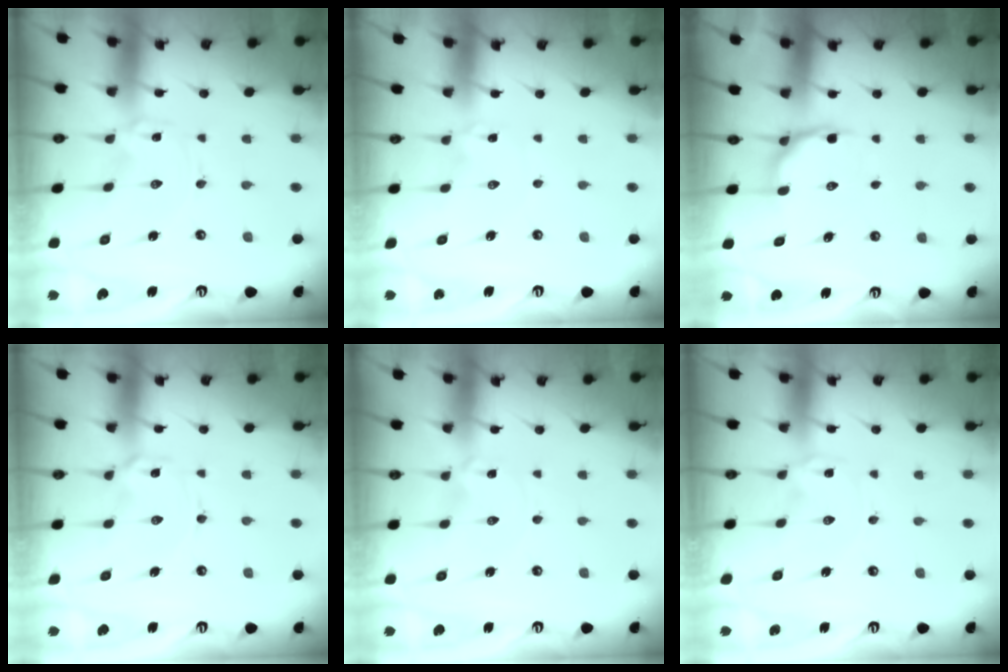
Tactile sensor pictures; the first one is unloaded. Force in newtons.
{"total": 1.5, "press": 1.5, "slide": 0.2}
{"total": 5.4, "press": 4.7, "slide": 2.5}
{"total": 2.3, "press": 2.3, "slide": 0.3}
{"total": 0.6, "press": 0.5, "slide": 0.2}
{"total": 0.0}